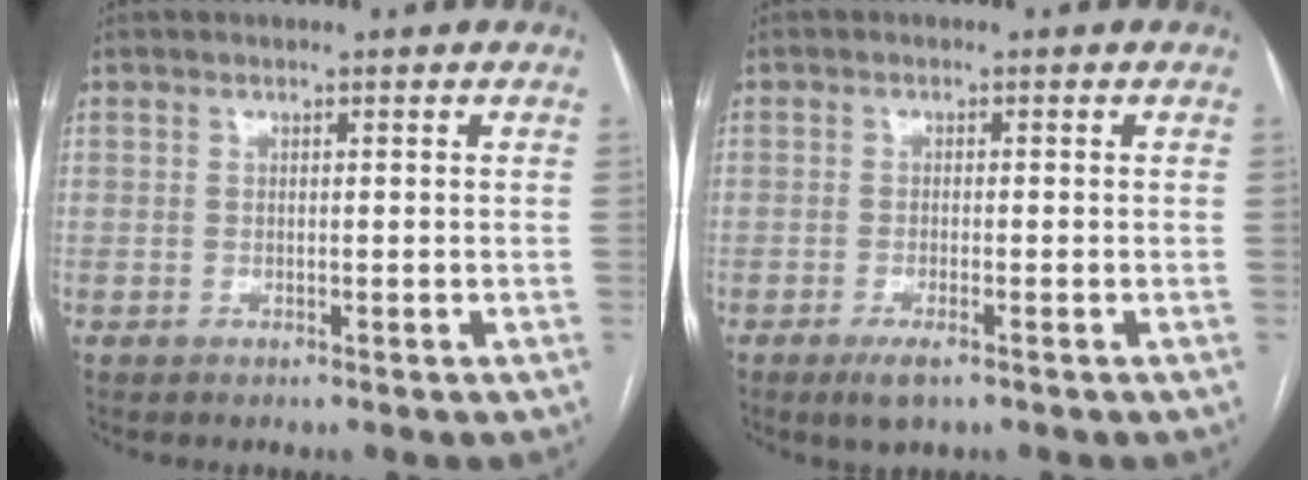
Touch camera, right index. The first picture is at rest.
{"total": 3.2, "force": [-2.0, 0.7, 2.4], "torque": [-0.046, -0.005, -0.032]}